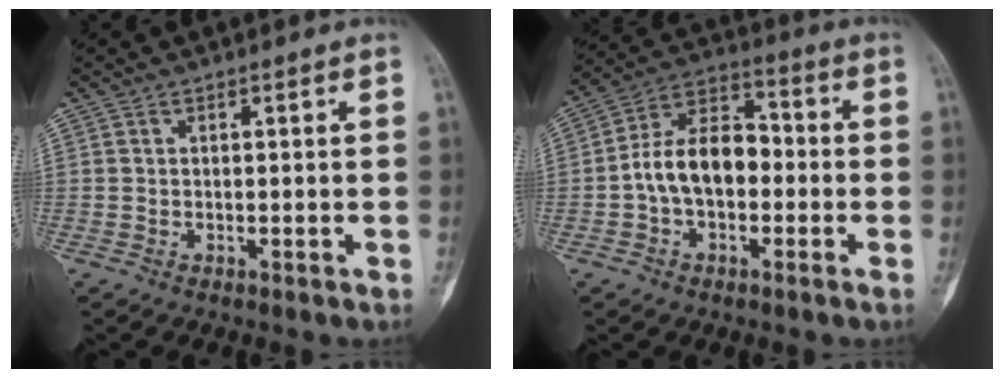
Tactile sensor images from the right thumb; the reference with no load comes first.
{"total": 12.2, "force": [-1.7, 7.5, 9.5], "torque": [-0.155, 0.043, -0.041]}